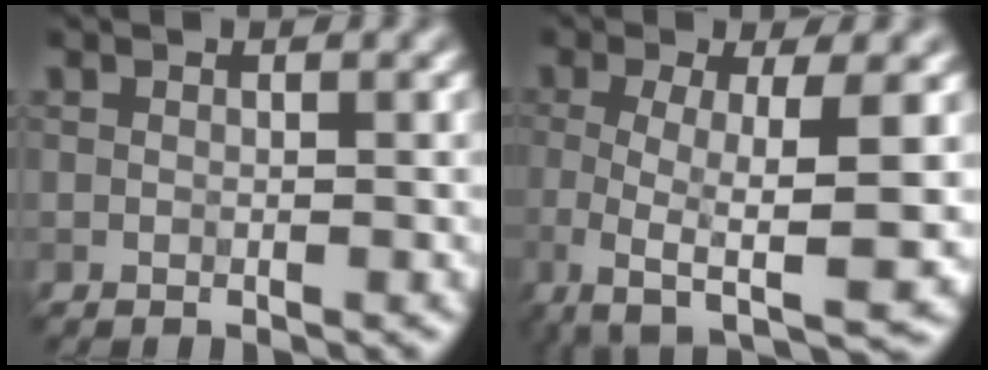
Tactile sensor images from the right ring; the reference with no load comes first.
{"total": 8.0, "force": [-2.1, 2.3, 7.4], "torque": [-0.112, -0.017, -0.041]}